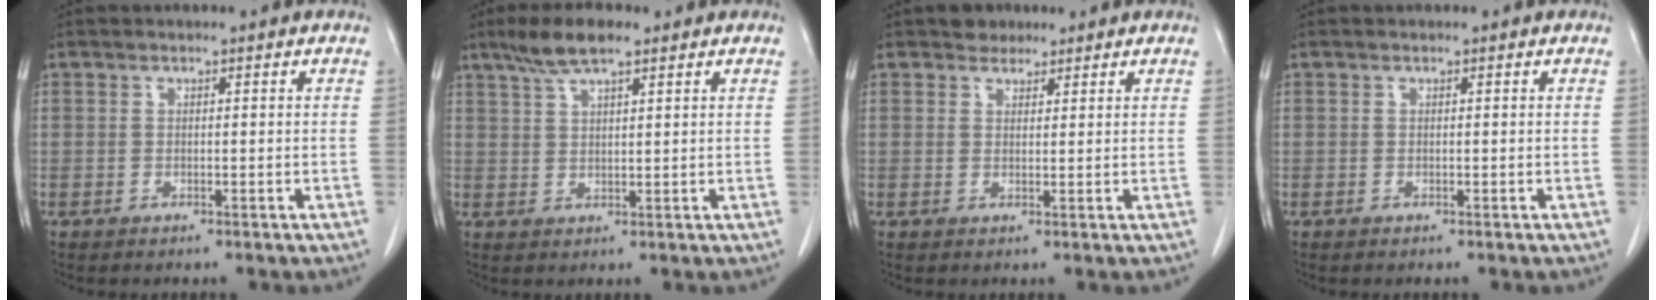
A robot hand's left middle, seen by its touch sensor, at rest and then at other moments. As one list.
[{"total": 6.0, "force": [4.3, 1.1, 4.1], "torque": [-0.088, 0.012, 0.081]}, {"total": 2.3, "force": [1.8, 1.4, 0.2], "torque": [-0.005, 0.005, 0.027]}, {"total": 0.0}]